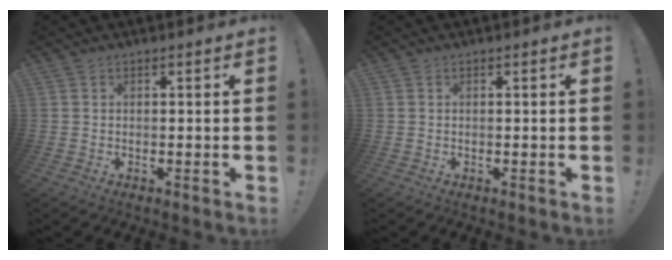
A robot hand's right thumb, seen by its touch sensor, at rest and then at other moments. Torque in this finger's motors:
{"motor_torque": [0.00, 0.00, 0.00, 0.00, 0.00]}